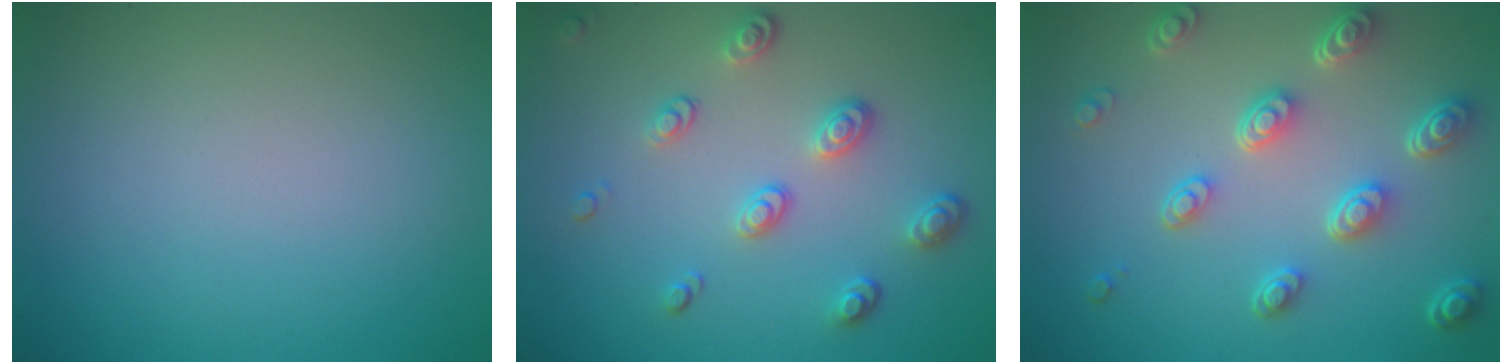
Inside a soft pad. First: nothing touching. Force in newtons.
{"total": 3.2, "press": 2.6, "slide": 1.8}
{"total": 5.3, "press": 4.0, "slide": 3.5}